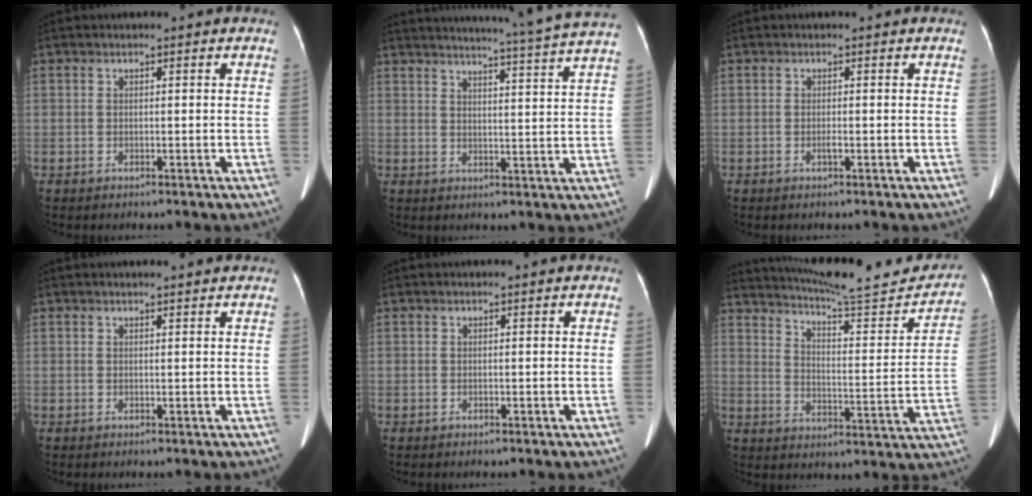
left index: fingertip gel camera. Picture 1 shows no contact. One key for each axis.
{"total": 17.3, "fx": 15.9, "fy": -2.3, "fz": 6.4, "tx": -0.110, "ty": -0.058, "tz": 0.189}
{"total": 0.6, "fx": -0.3, "fy": 0.0, "fz": 0.5, "tx": -0.013, "ty": 0.000, "tz": -0.004}
{"total": 2.0, "fx": 1.8, "fy": 0.2, "fz": 0.8, "tx": -0.013, "ty": 0.009, "tz": 0.025}
{"total": 0.0}
{"total": 20.5, "fx": 19.1, "fy": 2.0, "fz": 7.1, "tx": -0.101, "ty": -0.045, "tz": 0.252}